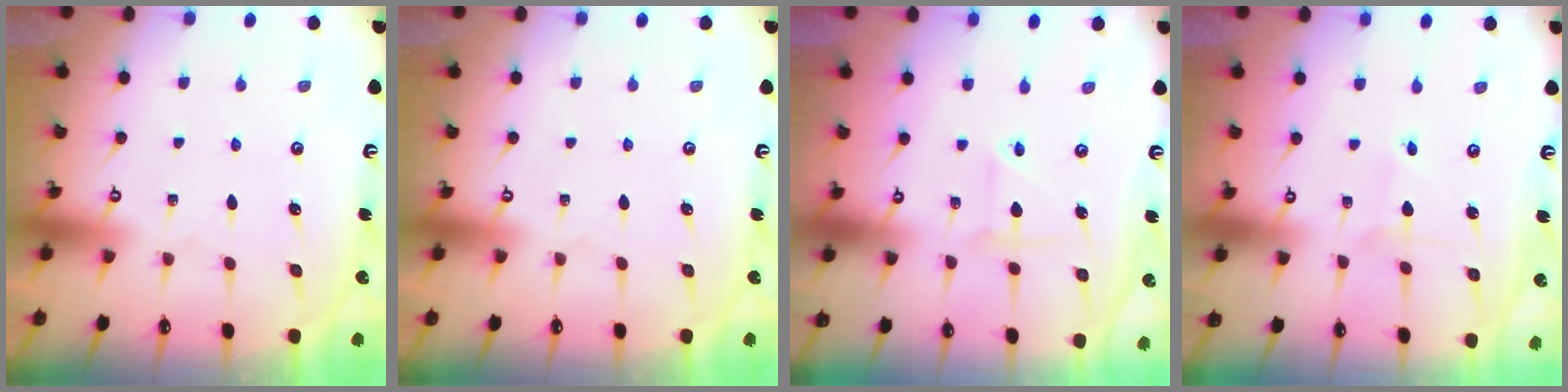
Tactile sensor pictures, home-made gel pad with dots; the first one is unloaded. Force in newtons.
{"total": 0.0}
{"total": 2.7, "press": 2.5, "slide": 1.0}
{"total": 2.2, "press": 2.2, "slide": 0.1}